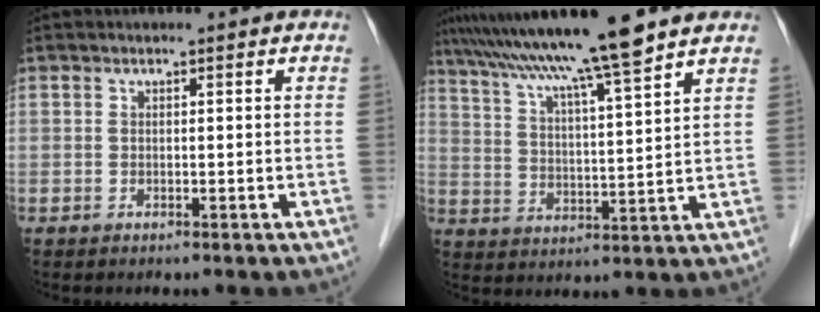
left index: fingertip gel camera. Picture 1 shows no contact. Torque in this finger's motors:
{"motor_torque": [0.33, -0.62, 1.05, 0.21]}